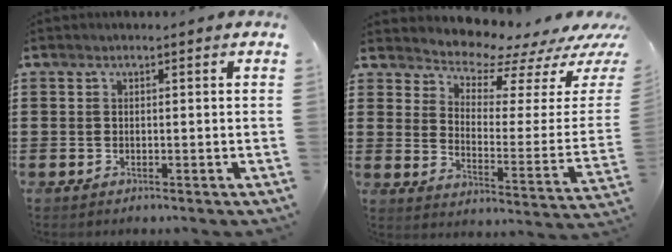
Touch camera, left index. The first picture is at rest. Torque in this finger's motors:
{"motor_torque": [2.14, 0.00, 0.15, 0.01]}